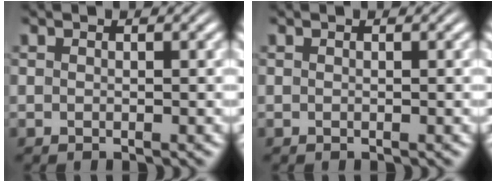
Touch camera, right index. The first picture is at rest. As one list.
[{"total": 0.0}]